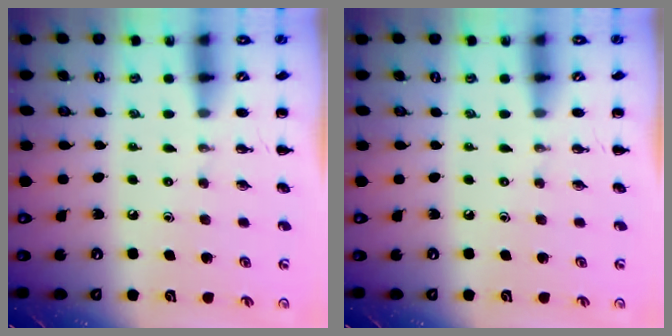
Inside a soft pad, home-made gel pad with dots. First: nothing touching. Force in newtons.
{"total": 0.0}